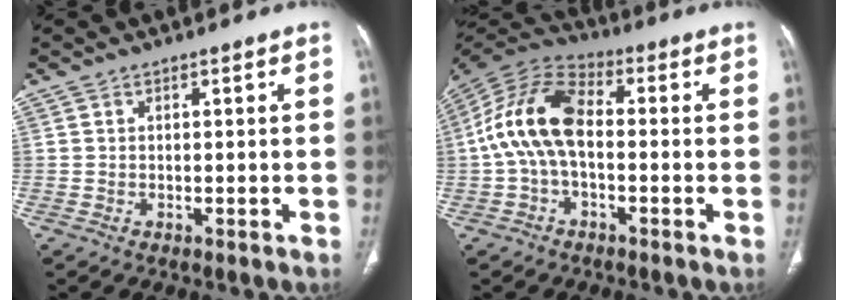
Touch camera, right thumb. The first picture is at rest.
{"total": 13.5, "force": [-0.5, 7.6, 11.1], "torque": [-0.216, 0.038, -0.020]}